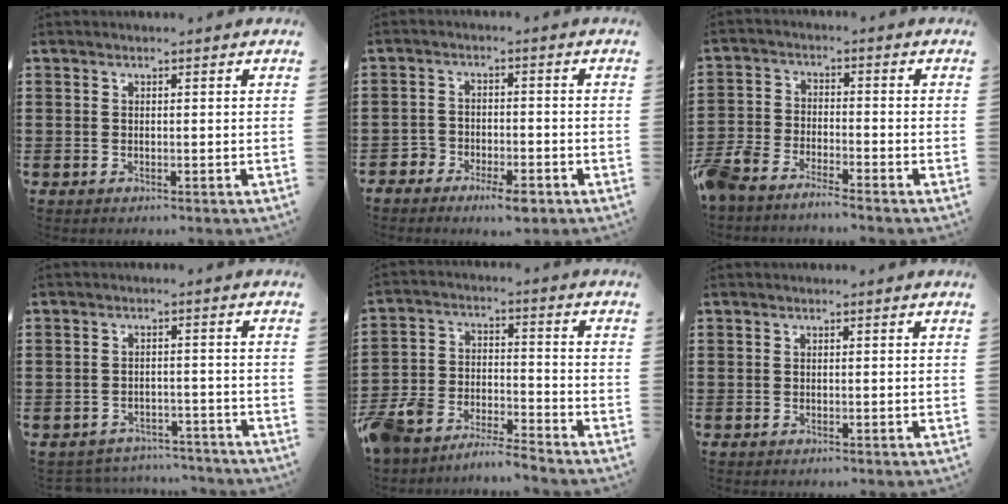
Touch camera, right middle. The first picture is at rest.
{"total": 3.5, "force": [-3.1, 1.2, 1.2], "torque": [-0.029, 0.006, -0.065]}
{"total": 5.2, "force": [-5.1, 0.3, 0.9], "torque": [-0.050, -0.010, -0.110]}
{"total": 3.0, "force": [-3.0, 0.5, -0.2], "torque": [-0.005, 0.001, -0.065]}
{"total": 7.6, "force": [-7.5, 0.8, 0.6], "torque": [-0.029, 0.012, -0.156]}
{"total": 0.0}